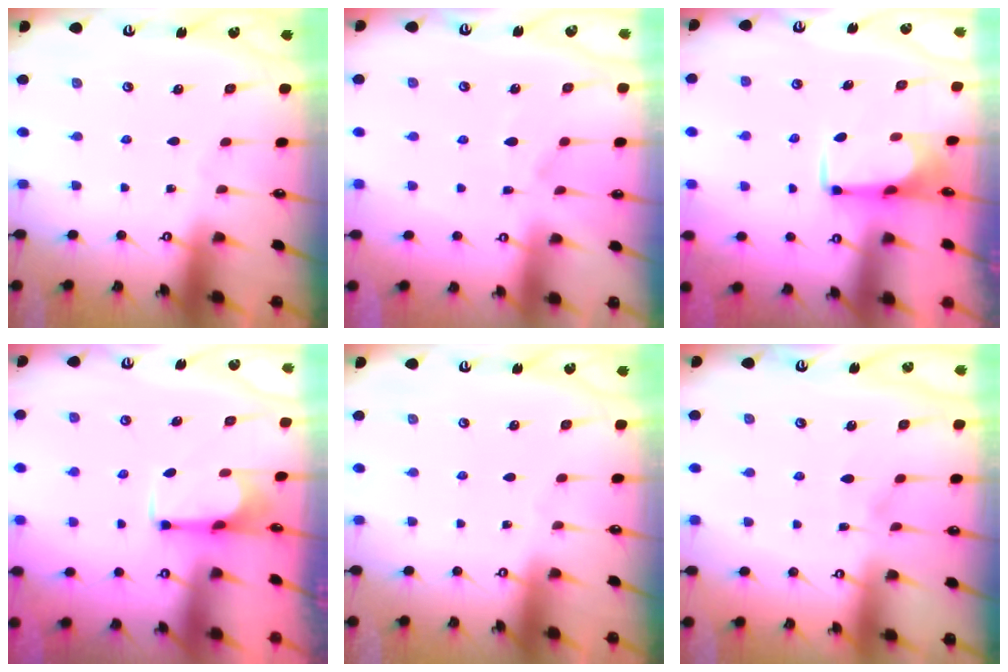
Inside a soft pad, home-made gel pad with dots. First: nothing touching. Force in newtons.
{"total": 1.5, "press": 1.0, "slide": 1.1}
{"total": 1.0, "press": 1.0, "slide": 0.1}
{"total": 2.8, "press": 2.6, "slide": 1.1}
{"total": 0.0}
{"total": 3.2, "press": 3.2, "slide": 0.4}